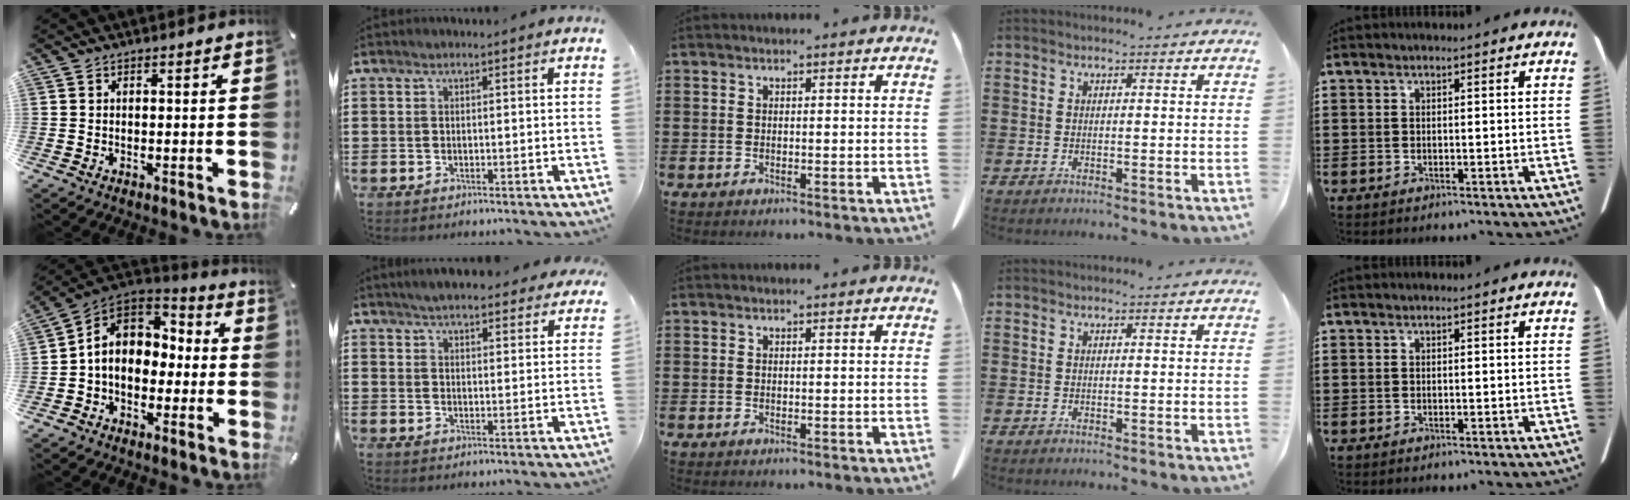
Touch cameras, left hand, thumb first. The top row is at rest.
{"thumb": {"total": 9.7, "force": [-0.9, 8.1, 5.1], "torque": [-0.102, 0.016, -0.013]}, "index": {"total": 4.8, "force": [4.6, 0.4, 1.2], "torque": [-0.038, -0.014, 0.085]}}